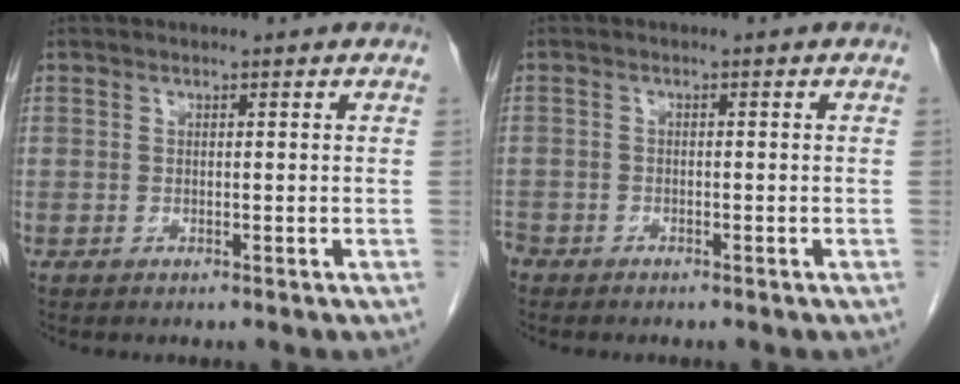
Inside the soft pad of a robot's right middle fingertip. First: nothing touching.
{"total": 2.8, "force": [-2.3, 1.4, 0.6], "torque": [-0.014, 0.000, -0.042]}